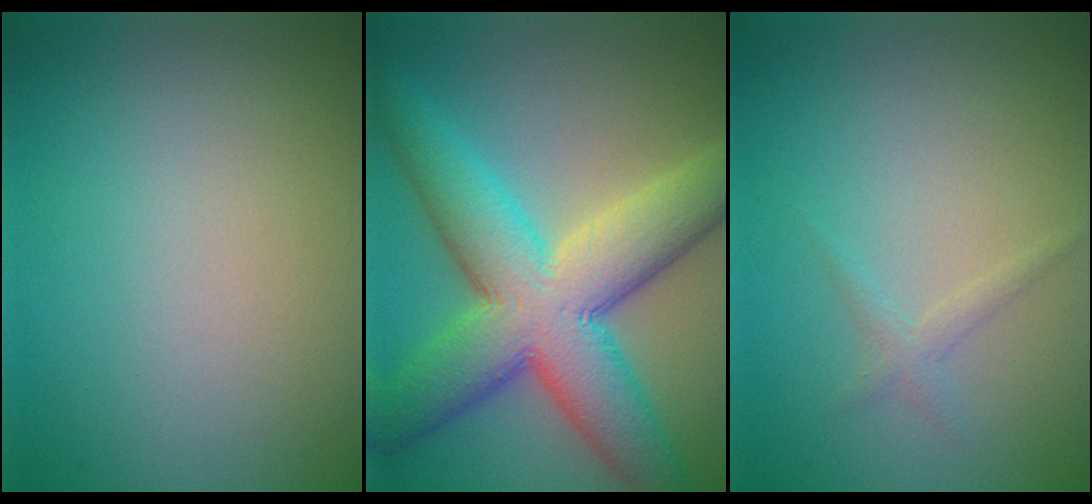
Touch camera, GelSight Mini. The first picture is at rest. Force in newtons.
{"total": 11.8, "press": 11.8, "slide": 0.3}
{"total": 1.0, "press": 1.0, "slide": 0.1}